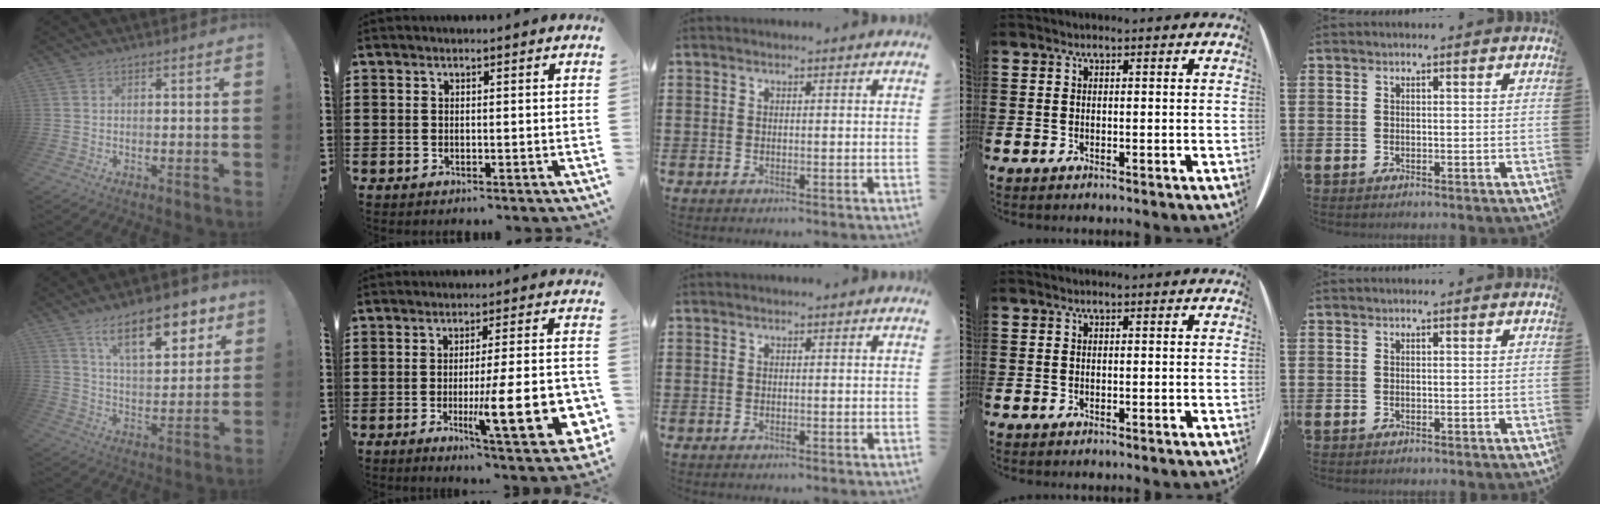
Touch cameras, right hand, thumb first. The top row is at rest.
{"thumb": {"total": 17.1, "force": [9.8, 6.8, 12.3], "torque": [-0.179, -0.049, 0.159]}, "index": {"total": 15.8, "force": [-3.7, 3.3, 15.0], "torque": [-0.224, -0.010, -0.049]}}